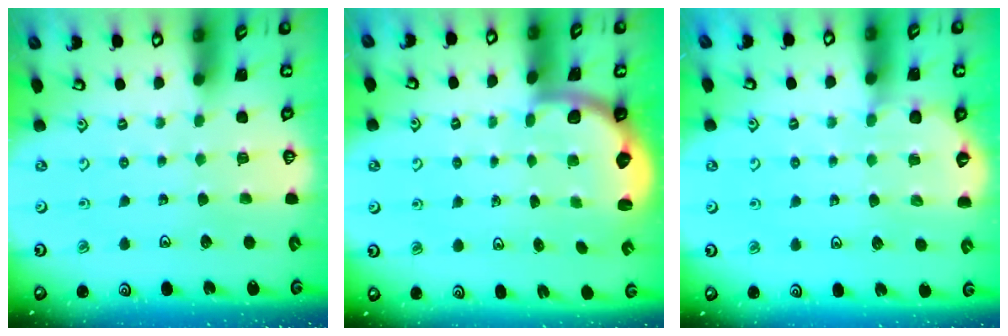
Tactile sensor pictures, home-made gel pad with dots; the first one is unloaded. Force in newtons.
{"total": 2.1, "press": 1.9, "slide": 0.8}
{"total": 4.9, "press": 4.5, "slide": 2.0}